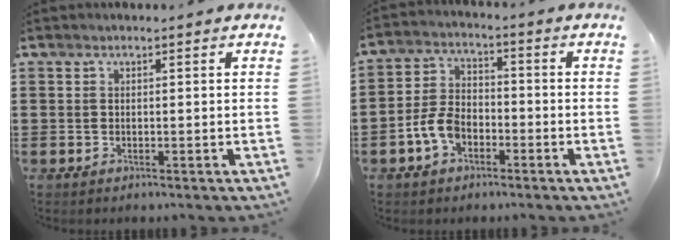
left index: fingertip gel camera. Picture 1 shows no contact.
{"total": 6.1, "force": [-2.8, 3.7, 3.9], "torque": [-0.102, 0.004, -0.060]}